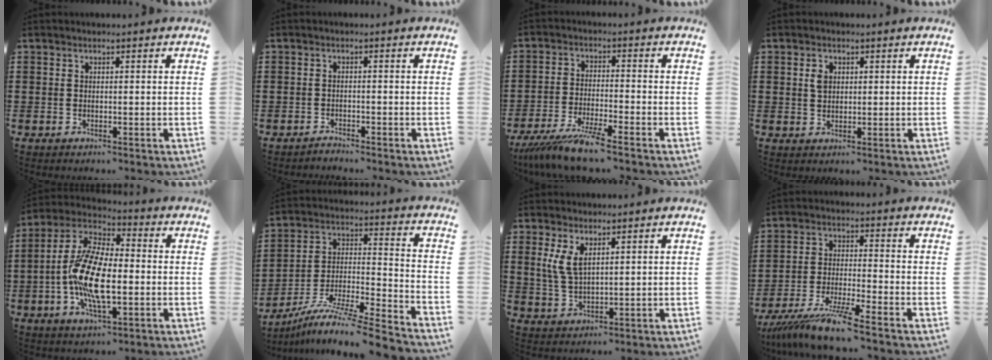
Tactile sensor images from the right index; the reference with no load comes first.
{"total": 1.2, "force": [-1.2, 0.0, -0.1], "torque": [-0.002, 0.003, -0.027]}
{"total": 6.9, "force": [-5.8, -0.4, 3.7], "torque": [-0.087, -0.020, -0.113]}
{"total": 2.1, "force": [0.7, 1.4, 1.5], "torque": [-0.033, 0.006, 0.012]}
{"total": 12.8, "force": [-2.3, 5.1, 11.5], "torque": [-0.268, -0.012, -0.051]}
{"total": 9.3, "force": [-8.1, 0.0, 4.6], "torque": [-0.078, 0.002, -0.166]}
{"total": 4.5, "force": [2.0, 2.1, 3.5], "torque": [-0.091, -0.001, 0.031]}
{"total": 8.4, "force": [-7.1, -0.6, 4.5], "torque": [-0.098, -0.014, -0.141]}